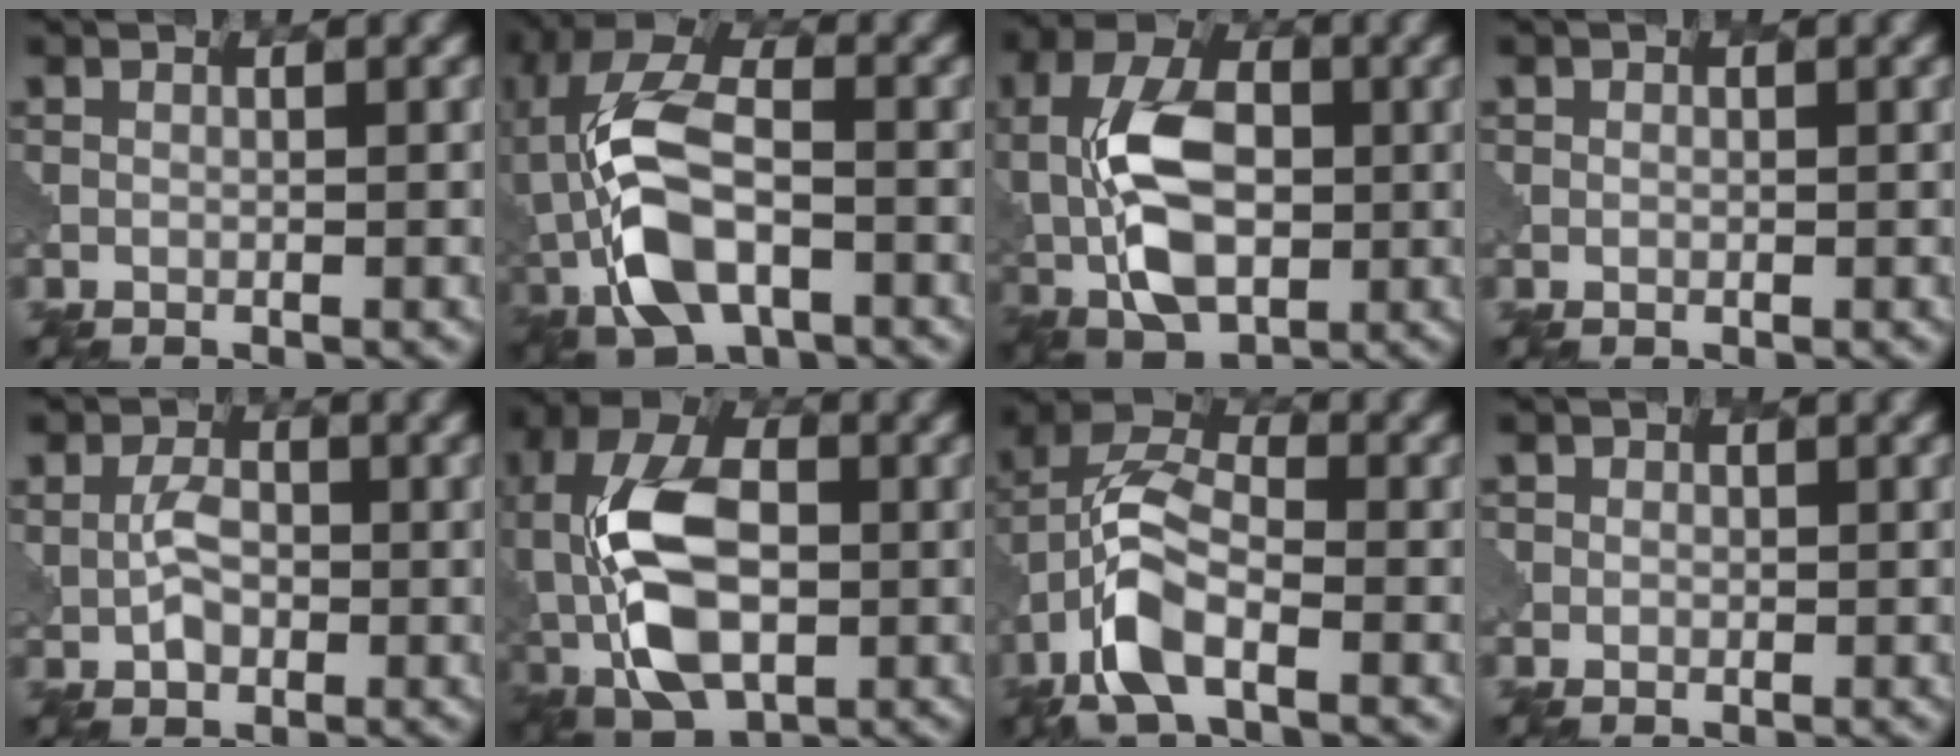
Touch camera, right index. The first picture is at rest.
{"total": 9.9, "force": [-2.7, 5.5, 7.7], "torque": [-0.172, 0.007, -0.064]}
{"total": 9.4, "force": [-0.3, 5.9, 7.4], "torque": [-0.150, 0.006, -0.012]}
{"total": 0.9, "force": [0.2, 0.7, 0.4], "torque": [-0.001, -0.001, 0.000]}
{"total": 3.2, "force": [-0.1, 2.3, 2.2], "torque": [-0.042, 0.003, -0.007]}
{"total": 12.2, "force": [-1.6, 7.3, 9.6], "torque": [-0.201, 0.007, -0.043]}
{"total": 7.2, "force": [-3.0, 3.2, 5.7], "torque": [-0.123, 0.011, -0.071]}
{"total": 1.7, "force": [0.5, 1.6, 0.6], "torque": [-0.003, 0.004, 0.003]}